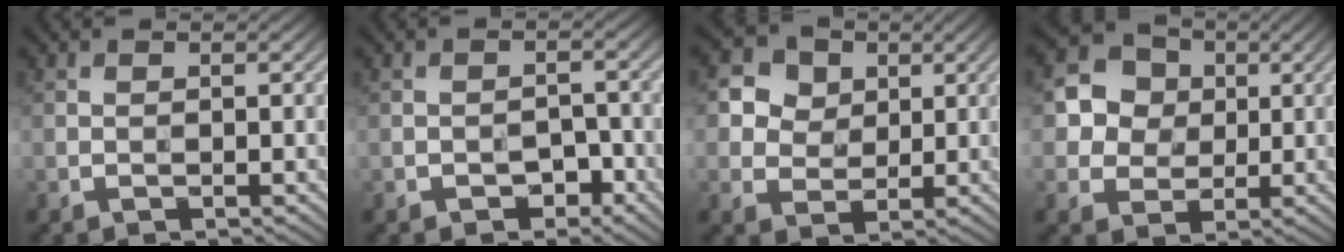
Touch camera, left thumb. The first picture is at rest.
{"total": 2.7, "force": [-1.7, 1.6, 1.5], "torque": [-0.019, 0.005, -0.026]}
{"total": 6.3, "force": [2.5, 5.2, 2.5], "torque": [-0.082, -0.001, 0.043]}
{"total": 6.5, "force": [1.4, 5.8, 2.5], "torque": [-0.072, 0.015, 0.010]}